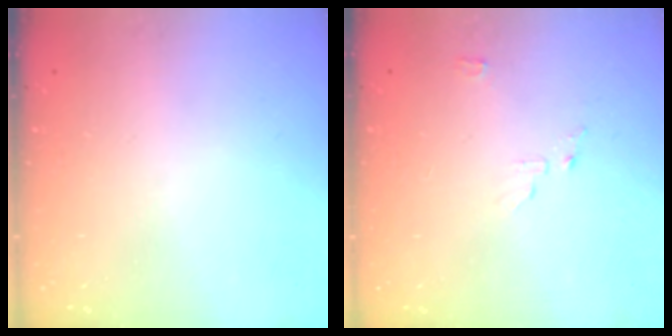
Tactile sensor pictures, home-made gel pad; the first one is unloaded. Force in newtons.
{"total": 4.7, "press": 4.6, "slide": 0.6}